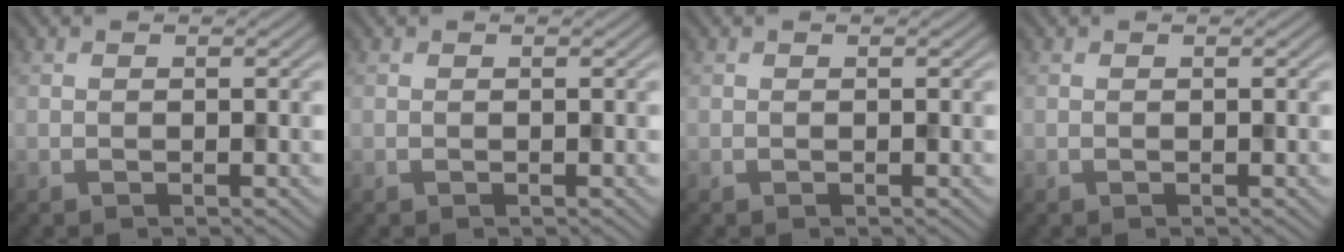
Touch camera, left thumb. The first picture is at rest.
{"total": 0.0}
{"total": 0.0}
{"total": 0.0}